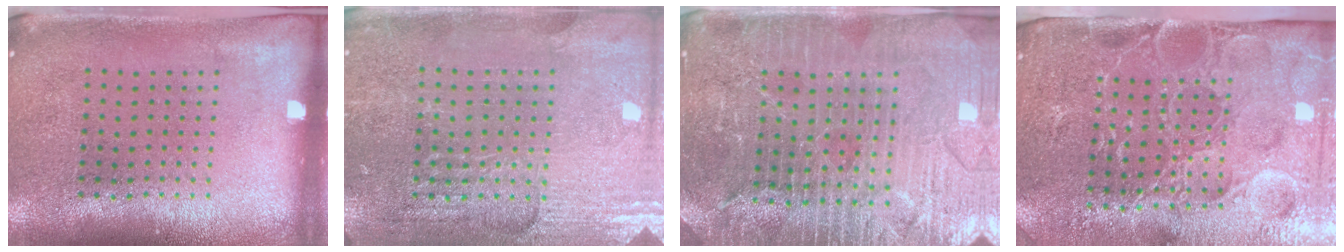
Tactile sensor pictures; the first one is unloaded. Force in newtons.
{"total": 3.3, "press": 3.3, "slide": 0.7}
{"total": 4.5, "press": 4.3, "slide": 1.5}
{"total": 4.8, "press": 4.2, "slide": 2.1}